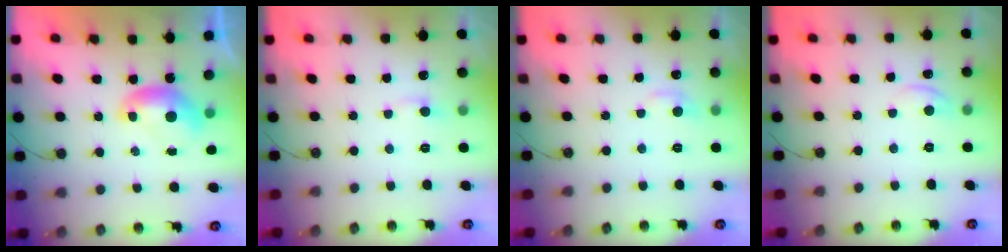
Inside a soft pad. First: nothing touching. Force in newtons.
{"total": 0.6, "press": 0.1, "slide": 0.6}
{"total": 0.8, "press": 0.2, "slide": 0.8}
{"total": 1.6, "press": 1.5, "slide": 0.6}